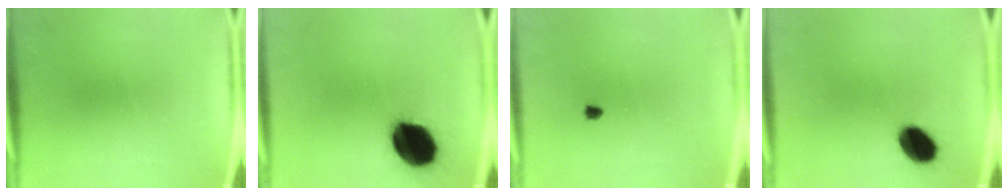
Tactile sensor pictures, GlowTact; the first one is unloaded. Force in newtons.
{"total": 18.2}
{"total": 0.6}
{"total": 9.5}